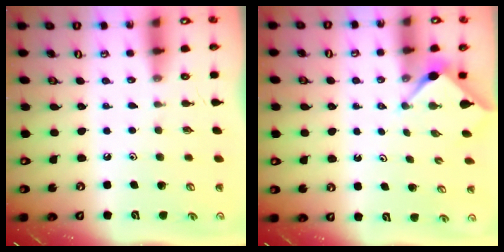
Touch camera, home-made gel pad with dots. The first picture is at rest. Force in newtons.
{"total": 3.0, "press": 3.0, "slide": 0.3}